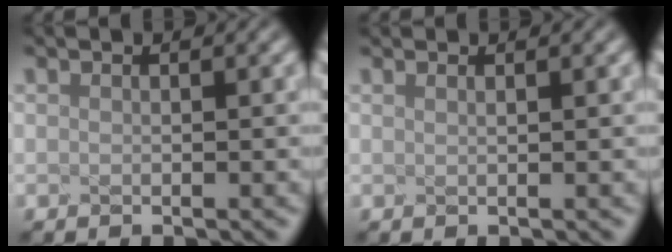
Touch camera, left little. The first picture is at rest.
{"total": 0.8, "force": [0.5, 0.3, 0.5], "torque": [-0.003, 0.012, 0.002]}